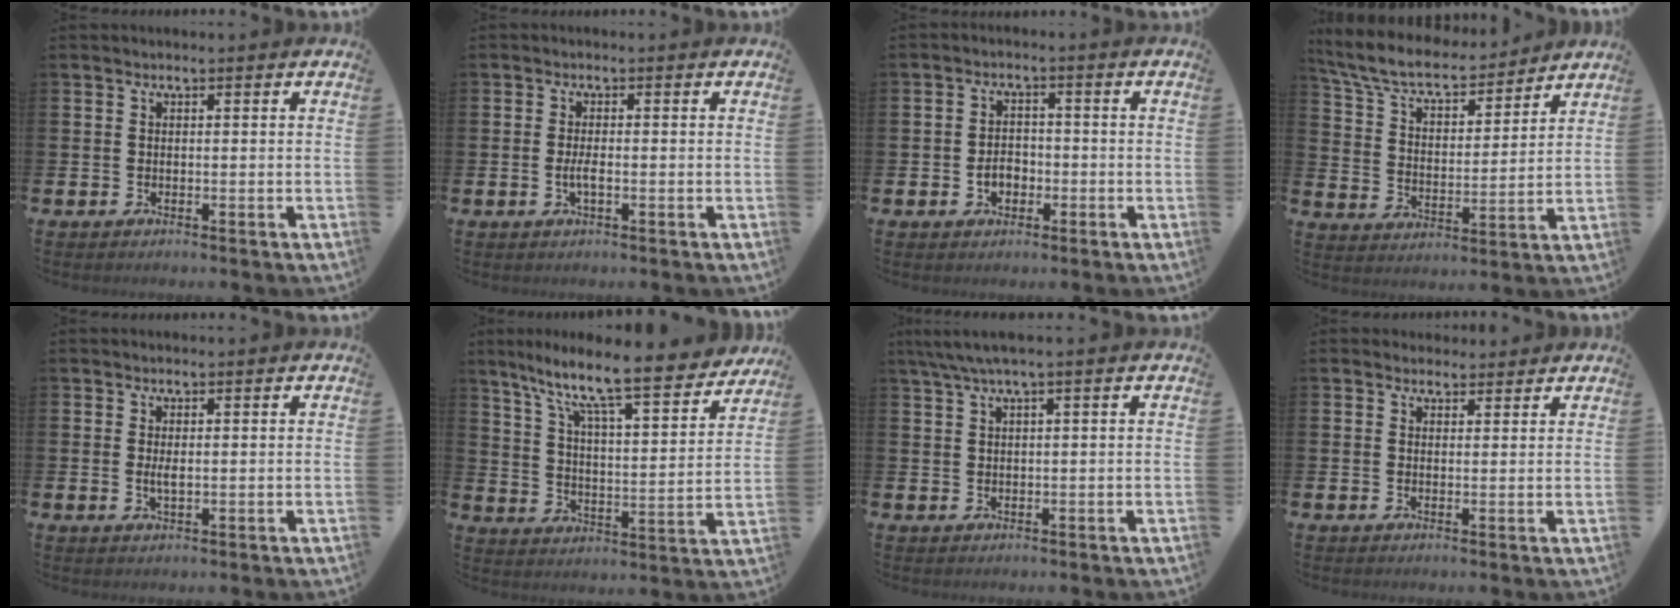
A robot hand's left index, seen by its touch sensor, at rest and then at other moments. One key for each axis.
{"total": 2.1, "fx": -0.6, "fy": 1.6, "fz": 1.2, "tx": -0.011, "ty": -0.001, "tz": -0.017}
{"total": 2.8, "fx": -1.0, "fy": 2.2, "fz": 1.6, "tx": -0.018, "ty": -0.002, "tz": -0.025}
{"total": 7.7, "fx": 6.9, "fy": 2.2, "fz": 2.6, "tx": -0.084, "ty": -0.047, "tz": 0.119}
{"total": 1.5, "fx": 0.1, "fy": 0.5, "fz": 1.4, "tx": -0.023, "ty": -0.002, "tz": 0.000}
{"total": 10.2, "fx": 8.9, "fy": 0.9, "fz": 4.9, "tx": -0.118, "ty": -0.070, "tz": 0.143}
{"total": 2.7, "fx": 1.6, "fy": -0.1, "fz": 2.1, "tx": -0.046, "ty": 0.003, "tz": 0.029}
{"total": 2.2, "fx": 2.0, "fy": 0.9, "fz": -0.1, "tx": 0.019, "ty": -0.011, "tz": 0.033}